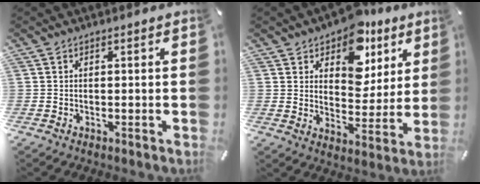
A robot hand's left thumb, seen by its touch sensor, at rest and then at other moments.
{"total": 11.5, "force": [7.7, 7.4, 4.4], "torque": [-0.066, -0.060, 0.135]}